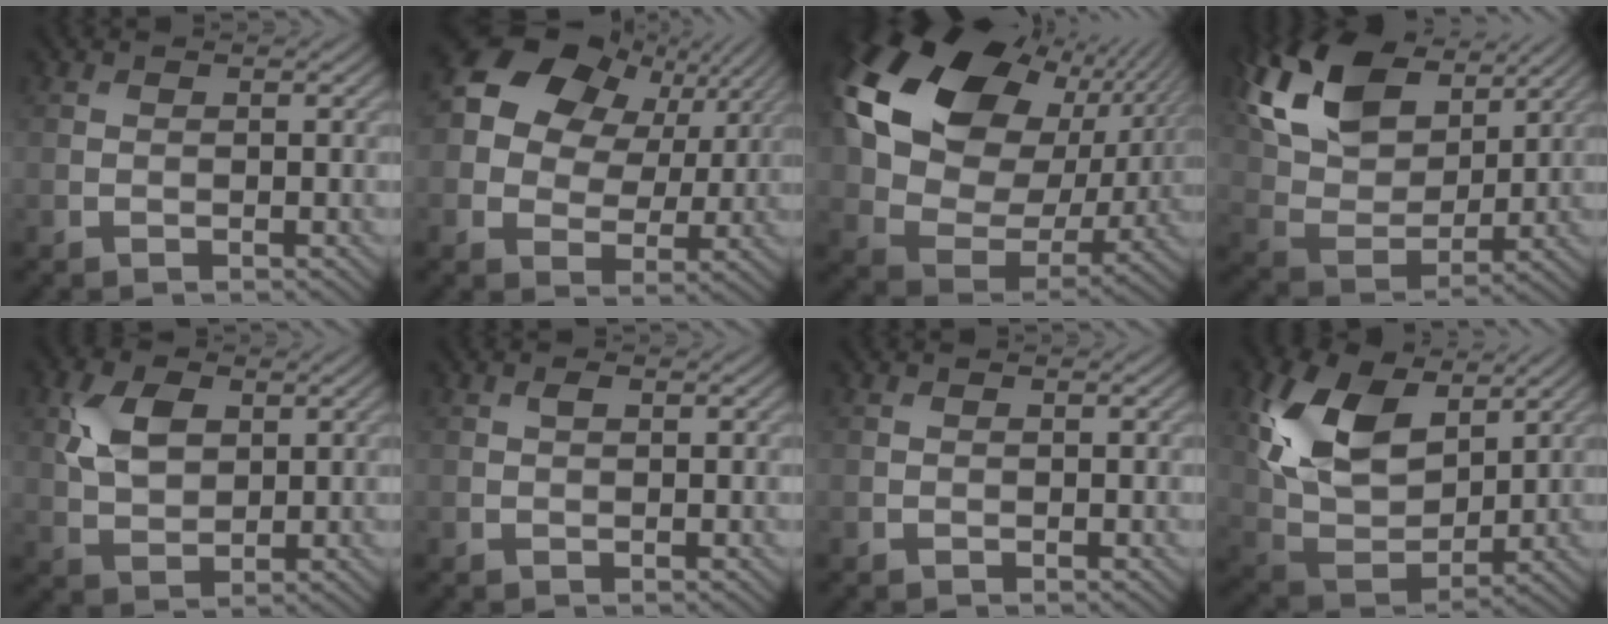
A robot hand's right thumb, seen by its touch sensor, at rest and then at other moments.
{"total": 12.4, "force": [4.9, 9.1, 6.9], "torque": [-0.151, 0.023, 0.081]}
{"total": 21.4, "force": [7.6, 14.4, 13.9], "torque": [-0.322, 0.022, 0.149]}
{"total": 14.8, "force": [8.0, 8.6, 9.0], "torque": [-0.219, 0.026, 0.144]}
{"total": 6.0, "force": [1.9, 3.8, 4.2], "torque": [-0.099, 0.006, 0.035]}
{"total": 0.8, "force": [0.4, 0.4, 0.6], "torque": [-0.012, 0.000, 0.006]}
{"total": 0.0}
{"total": 13.3, "force": [5.3, 8.1, 9.2], "torque": [-0.205, 0.008, 0.102]}